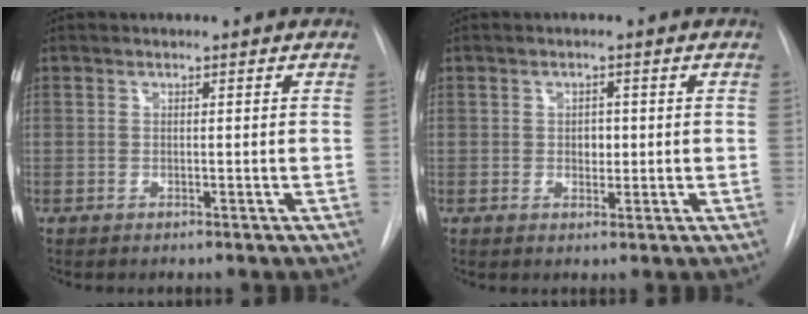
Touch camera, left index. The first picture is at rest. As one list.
[{"total": 2.0, "force": [0.1, 1.5, 1.4], "torque": [-0.019, 0.000, 0.003]}]